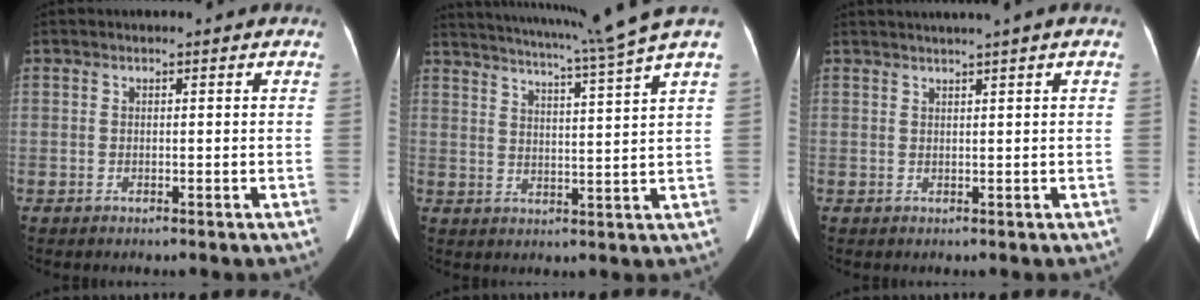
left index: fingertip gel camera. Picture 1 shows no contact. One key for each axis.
{"total": 13.2, "fx": 11.2, "fy": -3.2, "fz": 6.4, "tx": -0.112, "ty": -0.036, "tz": 0.156}
{"total": 3.0, "fx": 2.4, "fy": -0.8, "fz": 1.6, "tx": -0.015, "ty": 0.018, "tz": 0.042}